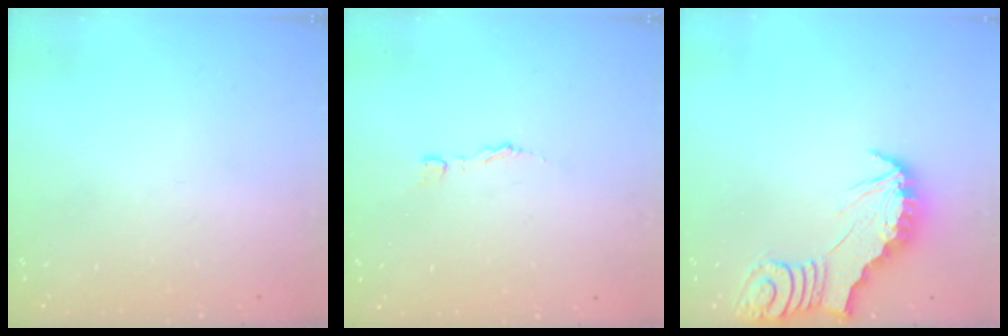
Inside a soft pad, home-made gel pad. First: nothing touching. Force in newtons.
{"total": 2.7, "press": 2.7, "slide": 0.3}
{"total": 2.9, "press": 2.8, "slide": 0.3}